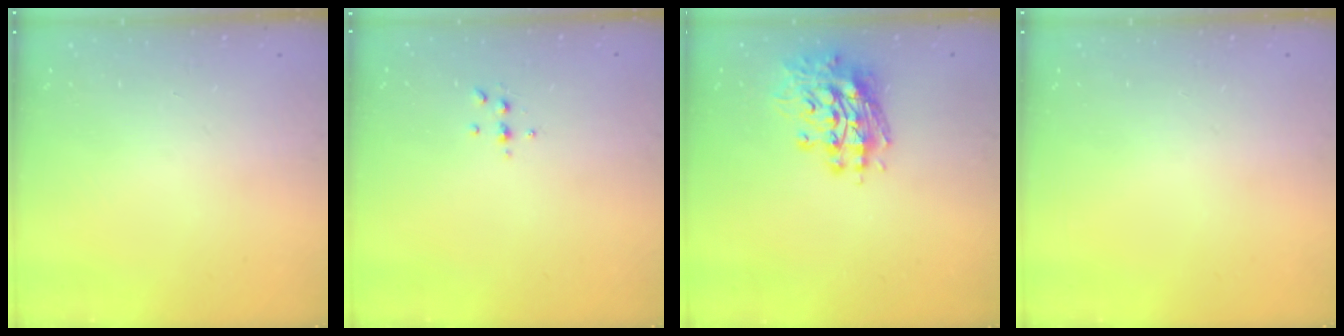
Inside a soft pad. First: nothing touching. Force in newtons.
{"total": 3.9, "press": 3.9, "slide": 0.6}
{"total": 11.8, "press": 11.7, "slide": 1.3}
{"total": 0.0}